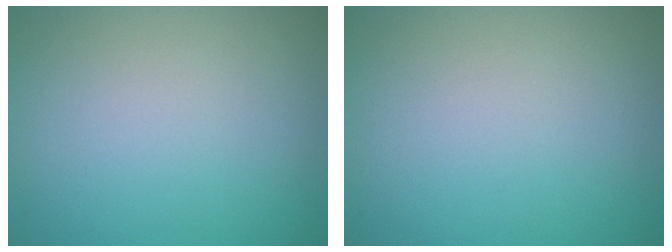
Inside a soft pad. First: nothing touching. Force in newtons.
{"total": 0.0}